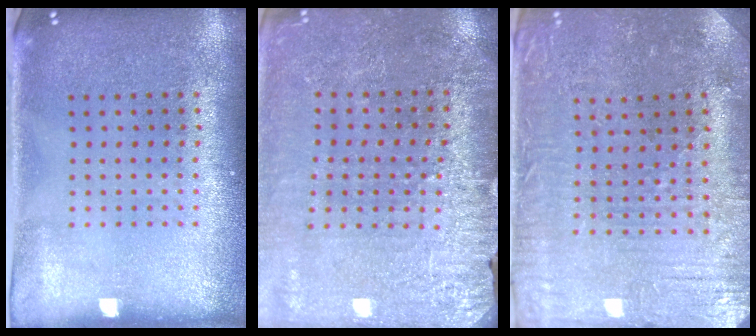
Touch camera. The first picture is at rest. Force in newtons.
{"total": 2.9, "press": 2.9, "slide": 0.3}
{"total": 1.3, "press": 1.3, "slide": 0.4}